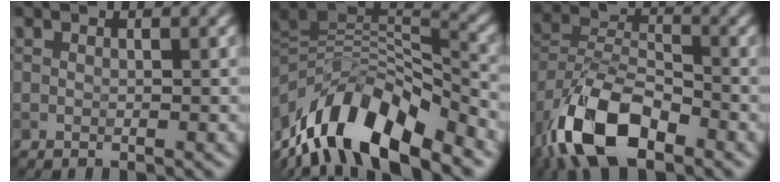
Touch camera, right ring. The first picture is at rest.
{"total": 12.3, "force": [-5.9, 4.9, 9.6], "torque": [-0.174, 0.015, -0.109]}
{"total": 9.4, "force": [-5.7, 4.7, 5.9], "torque": [-0.111, 0.000, -0.120]}